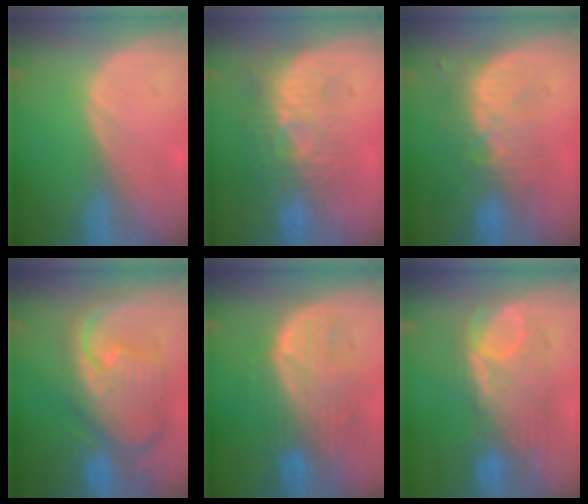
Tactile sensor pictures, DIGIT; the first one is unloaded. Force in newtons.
{"total": 9.4, "press": 8.4, "slide": 4.3}
{"total": 8.2, "press": 7.8, "slide": 2.5}
{"total": 12.2, "press": 10.5, "slide": 6.2}
{"total": 9.2, "press": 8.4, "slide": 3.7}
{"total": 8.7, "press": 8.7, "slide": 0.8}